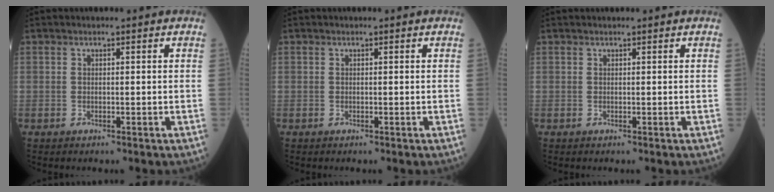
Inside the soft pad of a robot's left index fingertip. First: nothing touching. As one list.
[{"total": 0.0}, {"total": 0.6, "force": [0.6, 0.0, 0.2], "torque": [-0.006, 0.012, 0.011]}]